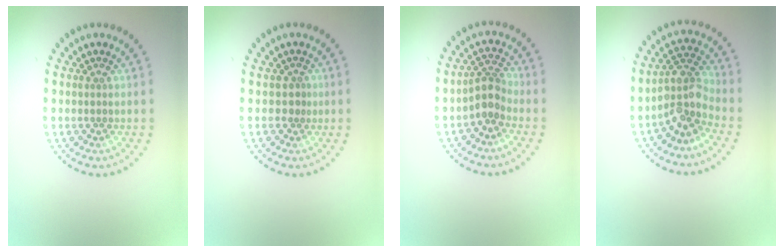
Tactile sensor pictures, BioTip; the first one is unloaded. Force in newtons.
{"total": 0.8, "press": 0.6, "slide": 0.6}
{"total": 2.5, "press": 1.9, "slide": 1.6}
{"total": 3.7, "press": 2.9, "slide": 2.3}